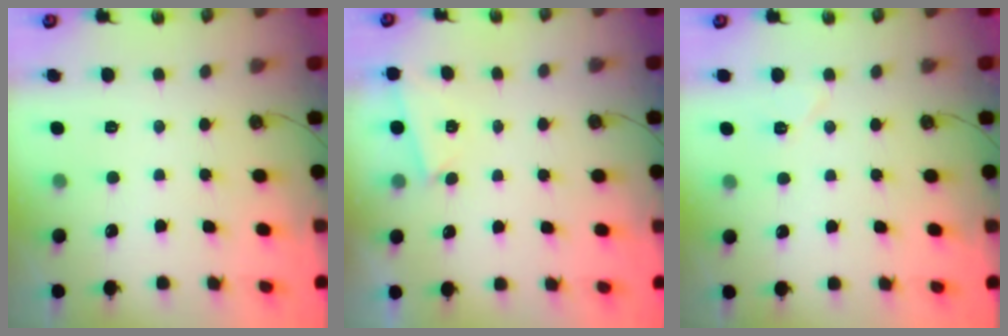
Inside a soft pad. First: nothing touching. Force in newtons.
{"total": 1.7, "press": 1.3, "slide": 1.0}
{"total": 5.6, "press": 4.9, "slide": 2.7}